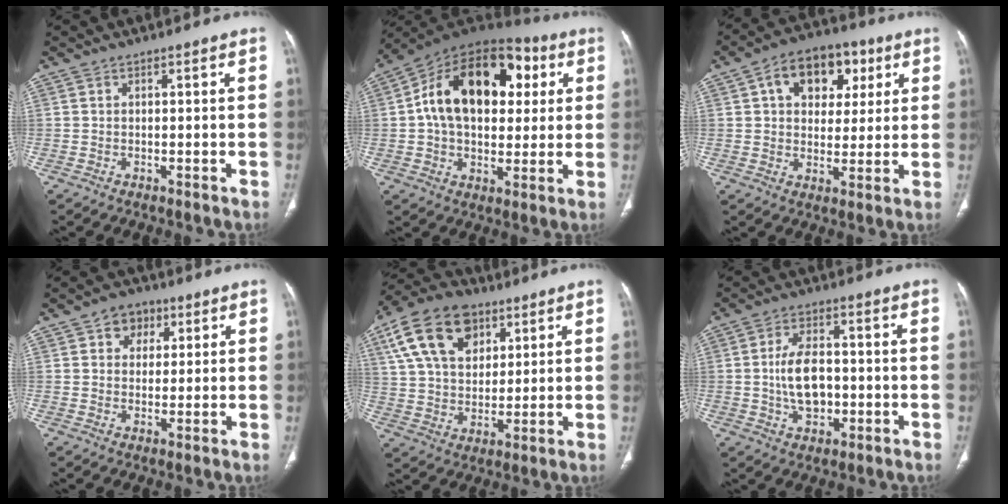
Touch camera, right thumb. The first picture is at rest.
{"total": 23.3, "force": [4.7, 14.9, 17.3], "torque": [-0.254, 0.022, 0.066]}
{"total": 13.4, "force": [4.9, 9.4, 8.2], "torque": [-0.082, 0.005, 0.073]}
{"total": 6.1, "force": [2.6, 4.9, 2.5], "torque": [-0.004, -0.004, 0.036]}
{"total": 18.0, "force": [8.1, 11.8, 10.9], "torque": [-0.188, -0.008, 0.144]}
{"total": 8.8, "force": [-0.6, 5.4, 7.0], "torque": [-0.116, 0.010, -0.009]}